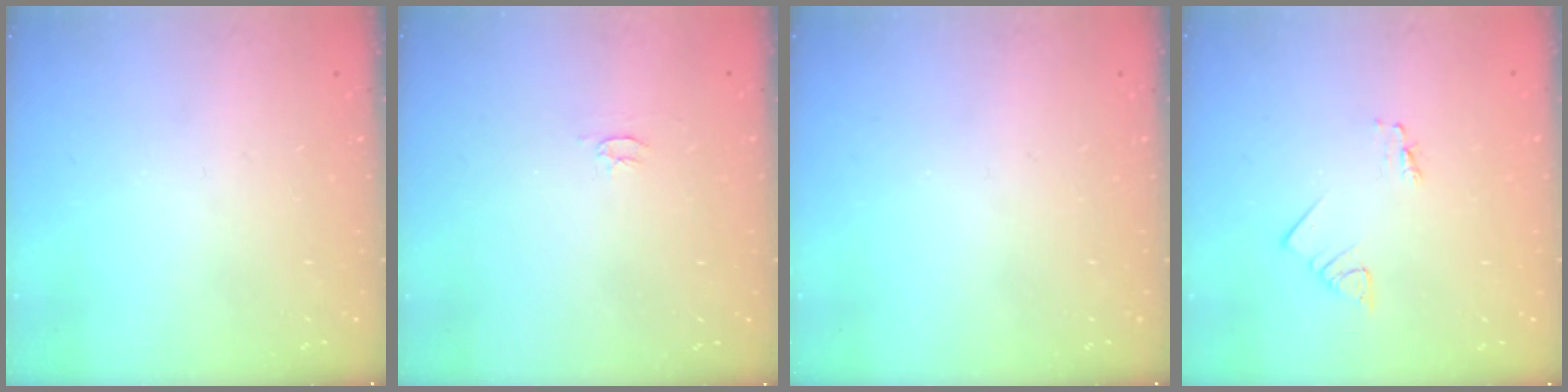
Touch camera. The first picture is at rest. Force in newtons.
{"total": 2.6, "press": 2.6, "slide": 0.3}
{"total": 0.0}
{"total": 2.5, "press": 2.5, "slide": 0.2}